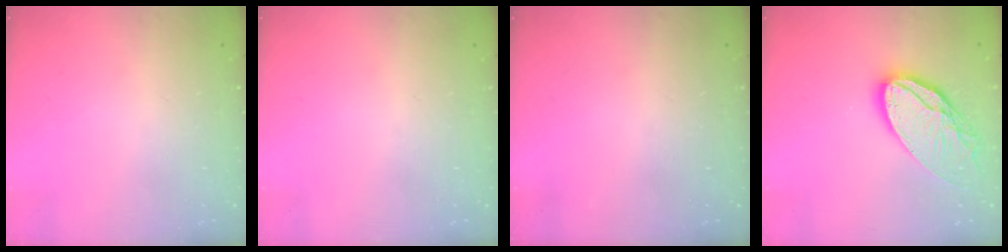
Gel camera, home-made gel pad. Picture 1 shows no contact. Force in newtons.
{"total": 0.0}
{"total": 0.0}
{"total": 16.9, "press": 16.8, "slide": 1.6}